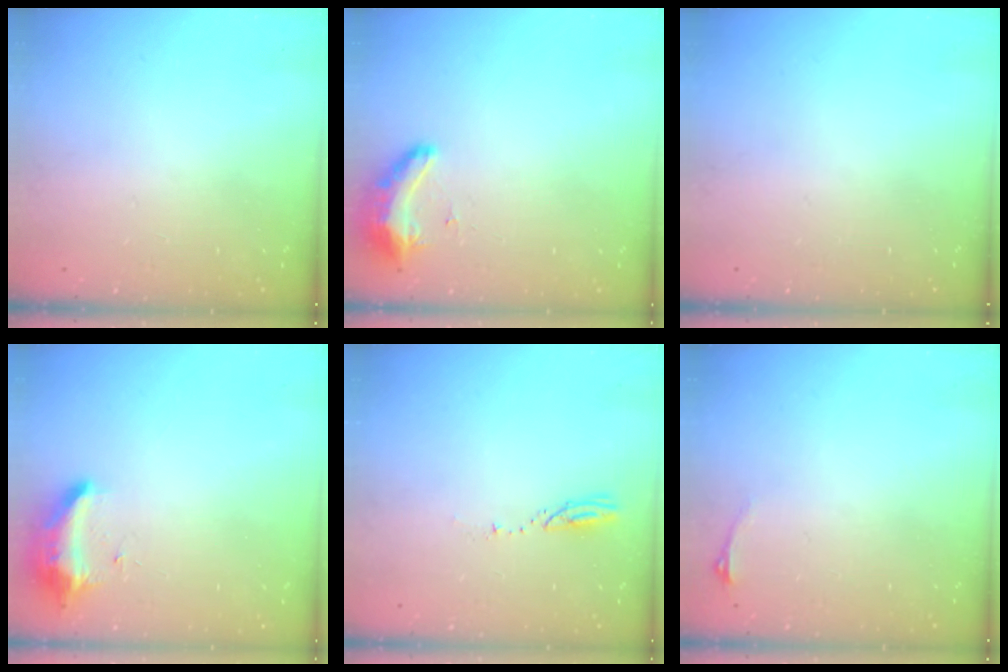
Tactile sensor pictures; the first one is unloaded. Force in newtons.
{"total": 9.0, "press": 8.7, "slide": 2.3}
{"total": 0.0}
{"total": 9.1, "press": 9.1, "slide": 0.0}
{"total": 3.1, "press": 3.0, "slide": 0.3}
{"total": 2.9, "press": 2.6, "slide": 1.5}